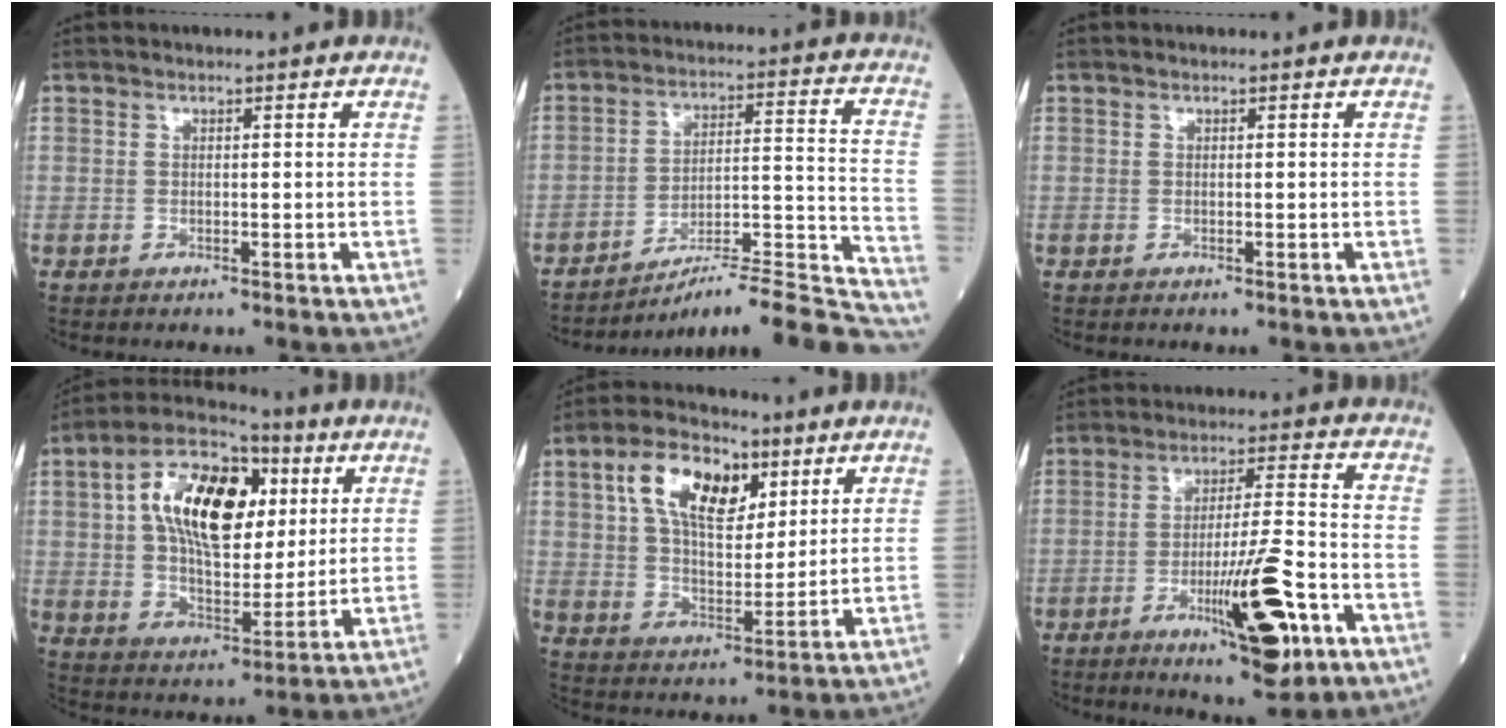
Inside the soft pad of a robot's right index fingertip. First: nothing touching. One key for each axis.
{"total": 21.3, "fx": -20.2, "fy": -0.3, "fz": 6.6, "tx": -0.050, "ty": 0.020, "tz": -0.289}
{"total": 0.0}
{"total": 18.0, "fx": 5.3, "fy": 8.7, "fz": 14.8, "tx": -0.273, "ty": 0.028, "tz": 0.087}
{"total": 12.5, "fx": 5.5, "fy": 6.2, "fz": 9.3, "tx": -0.179, "ty": 0.023, "tz": 0.101}
{"total": 12.6, "fx": -5.5, "fy": 1.3, "fz": 11.2, "tx": -0.180, "ty": -0.012, "tz": -0.084}